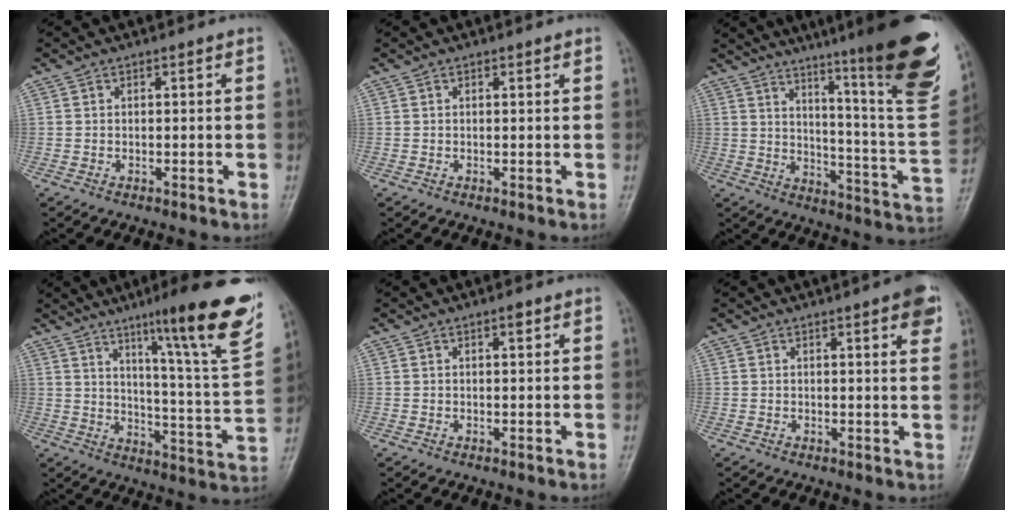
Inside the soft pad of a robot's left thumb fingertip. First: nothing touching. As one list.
[{"total": 0.5, "force": [0.3, 0.1, 0.4], "torque": [-0.006, 0.000, 0.004]}, {"total": 28.2, "force": [17.8, 3.0, 21.7], "torque": [-0.261, -0.096, 0.249]}, {"total": 23.0, "force": [13.4, 2.2, 18.6], "torque": [-0.242, -0.058, 0.195]}, {"total": 1.4, "force": [0.8, 0.4, 1.0], "torque": [-0.014, -0.002, 0.012]}, {"total": 5.6, "force": [3.0, 1.1, 4.7], "torque": [-0.048, -0.008, 0.033]}]